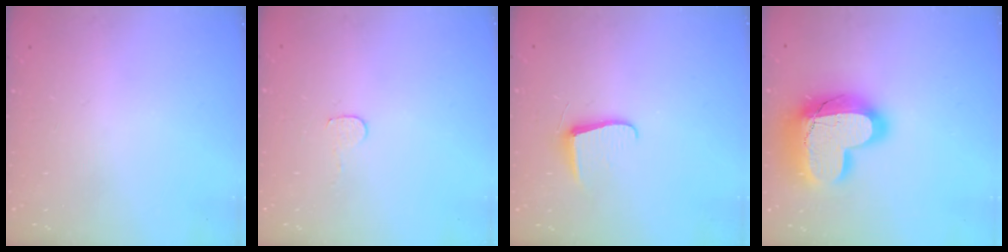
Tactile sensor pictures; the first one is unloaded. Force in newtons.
{"total": 4.1, "press": 4.1, "slide": 0.3}
{"total": 6.2, "press": 6.2, "slide": 0.7}
{"total": 21.0, "press": 20.9, "slide": 1.5}